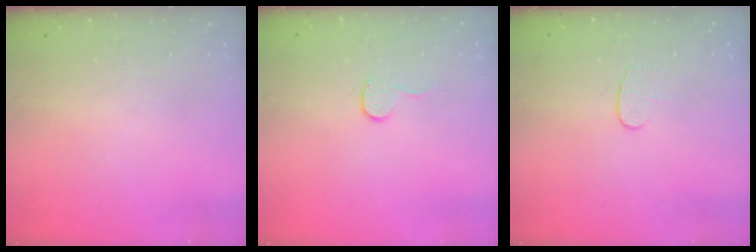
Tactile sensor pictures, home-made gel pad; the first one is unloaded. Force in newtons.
{"total": 4.9, "press": 4.9, "slide": 0.4}
{"total": 4.3, "press": 4.2, "slide": 0.4}